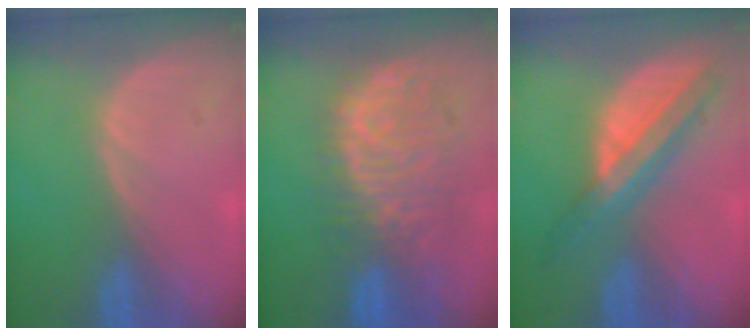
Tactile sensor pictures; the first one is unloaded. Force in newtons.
{"total": 11.0, "press": 9.6, "slide": 5.4}
{"total": 8.1, "press": 6.8, "slide": 4.3}